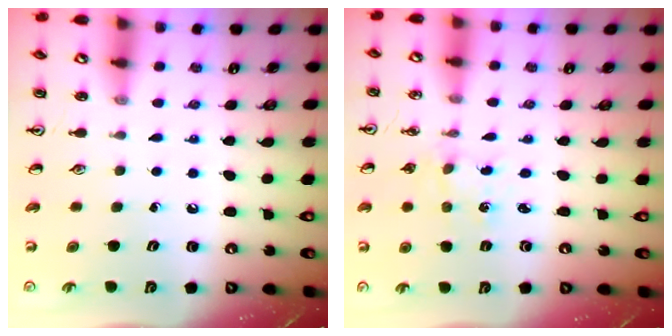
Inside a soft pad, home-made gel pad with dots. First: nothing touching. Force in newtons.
{"total": 0.5, "press": 0.5, "slide": 0.2}